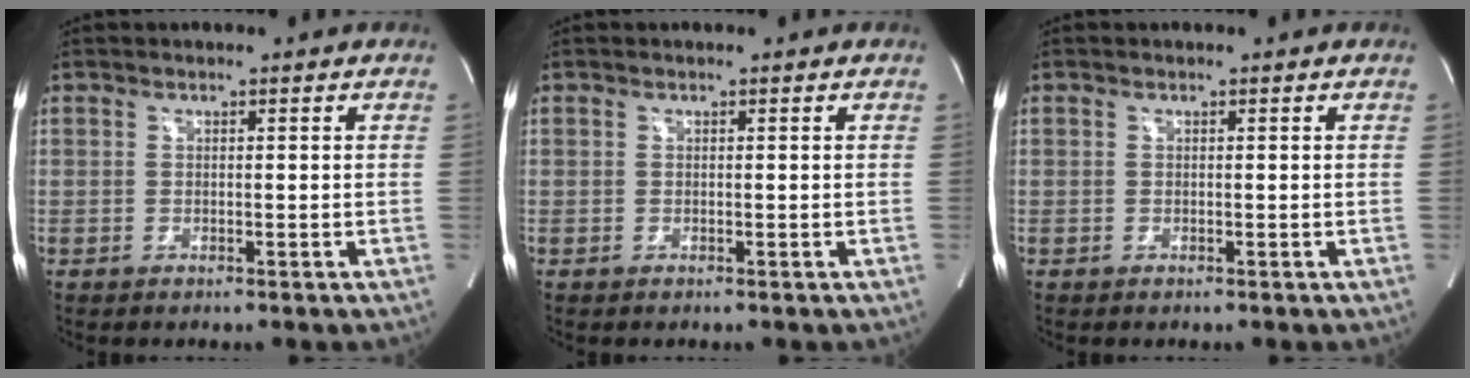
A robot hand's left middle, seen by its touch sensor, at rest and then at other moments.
{"total": 0.0}
{"total": 0.0}